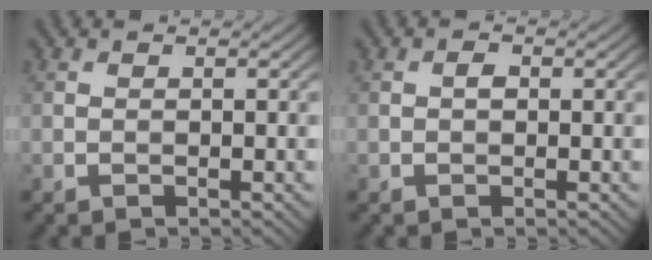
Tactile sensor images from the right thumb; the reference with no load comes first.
{"total": 0.9, "force": [0.0, 0.6, 0.7], "torque": [-0.011, 0.001, -0.002]}